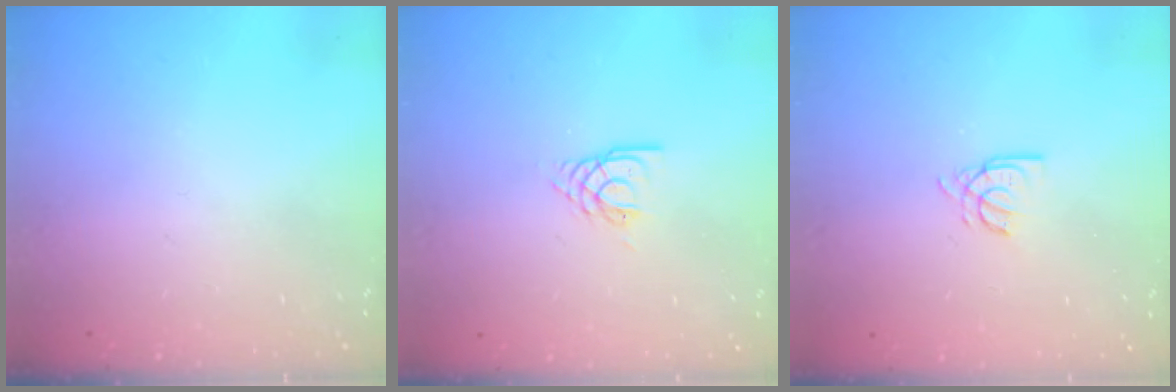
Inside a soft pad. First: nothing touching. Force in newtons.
{"total": 2.9, "press": 2.8, "slide": 0.4}
{"total": 5.0, "press": 5.0, "slide": 0.4}